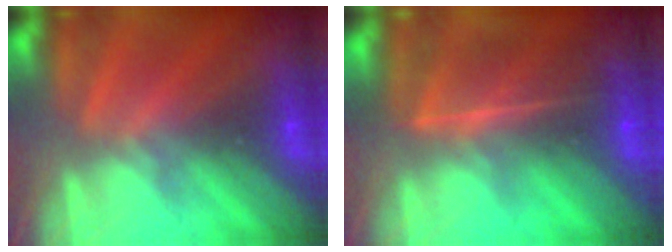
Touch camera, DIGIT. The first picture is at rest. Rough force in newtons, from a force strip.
{"total": 7.5}